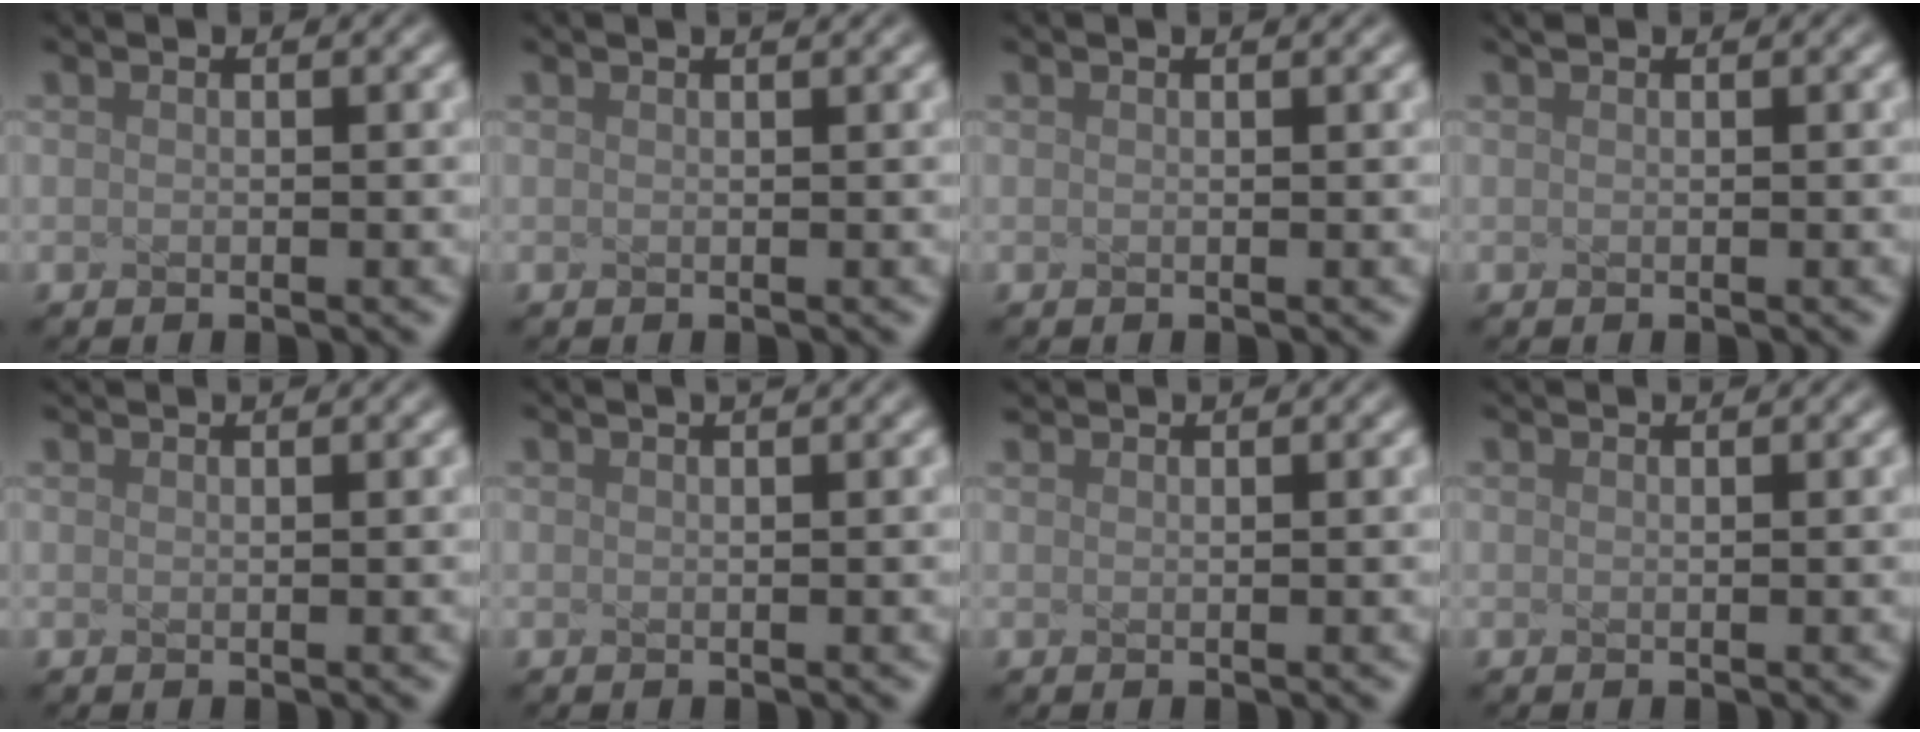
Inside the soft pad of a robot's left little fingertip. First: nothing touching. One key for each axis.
{"total": 1.1, "fx": 0.8, "fy": 0.4, "fz": 0.7, "tx": -0.004, "ty": 0.003, "tz": 0.002}
{"total": 0.7, "fx": 0.5, "fy": 0.3, "fz": 0.5, "tx": -0.003, "ty": 0.001, "tz": 0.003}
{"total": 0.5, "fx": 0.5, "fy": 0.1, "fz": 0.1, "tx": -0.004, "ty": 0.002, "tz": 0.008}
{"total": 1.8, "fx": 1.6, "fy": 0.4, "fz": 0.6, "tx": -0.002, "ty": 0.006, "tz": 0.009}
{"total": 2.0, "fx": 1.3, "fy": 0.8, "fz": 1.3, "tx": 0.001, "ty": 0.011, "tz": -0.009}
{"total": 1.6, "fx": 1.5, "fy": 0.2, "fz": 0.4, "tx": -0.003, "ty": 0.004, "tz": 0.015}
{"total": 1.4, "fx": 1.3, "fy": 0.4, "fz": 0.5, "tx": -0.003, "ty": 0.004, "tz": 0.004}